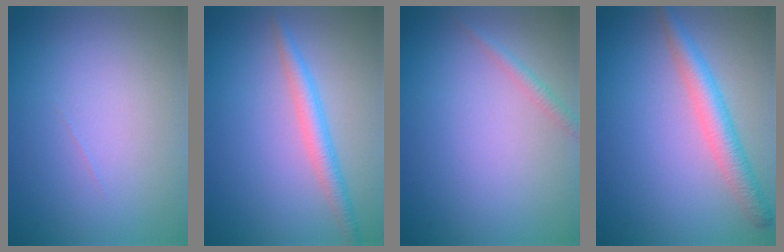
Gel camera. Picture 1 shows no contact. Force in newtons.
{"total": 2.6, "press": 2.6, "slide": 0.0}
{"total": 1.2, "press": 1.2, "slide": 0.1}
{"total": 3.6, "press": 3.5, "slide": 0.3}